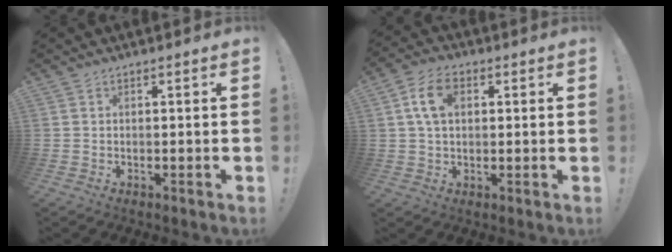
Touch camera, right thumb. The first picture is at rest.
{"total": 8.8, "force": [2.4, 5.7, 6.3], "torque": [-0.120, 0.006, 0.044]}